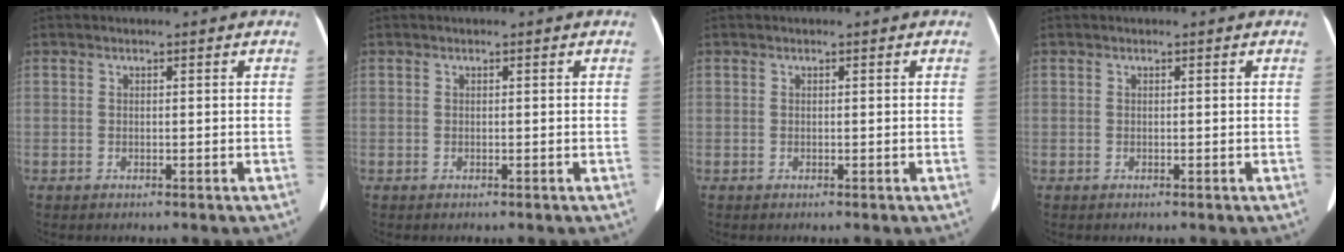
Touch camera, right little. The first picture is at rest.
{"total": 0.0}
{"total": 0.0}
{"total": 0.0}